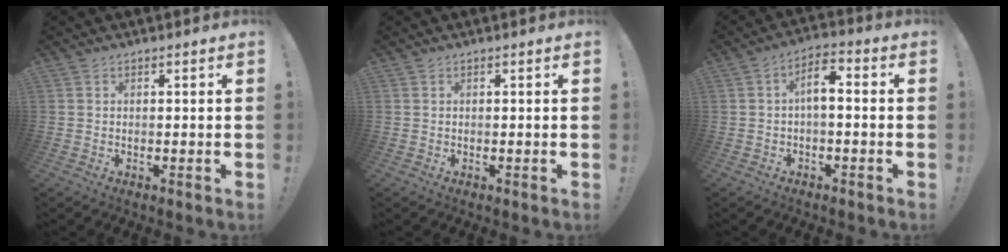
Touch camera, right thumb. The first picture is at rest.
{"total": 0.0}
{"total": 6.2, "force": [-0.5, 2.7, 5.6], "torque": [-0.097, 0.012, -0.008]}